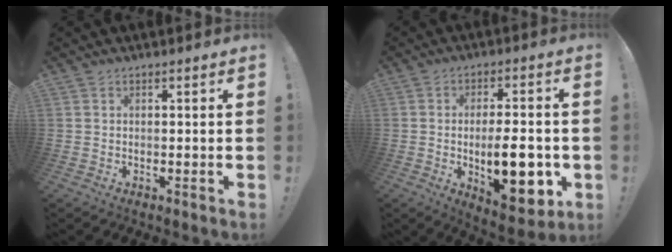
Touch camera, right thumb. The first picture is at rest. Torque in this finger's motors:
{"motor_torque": [1.68, 2.30, 0.77, 0.21, 0.17]}